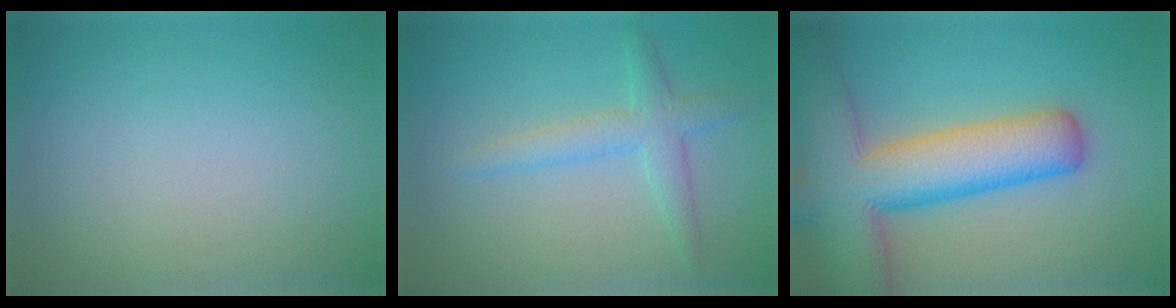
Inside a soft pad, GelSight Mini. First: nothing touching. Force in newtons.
{"total": 3.0, "press": 3.0, "slide": 0.1}
{"total": 11.7, "press": 11.7, "slide": 0.7}